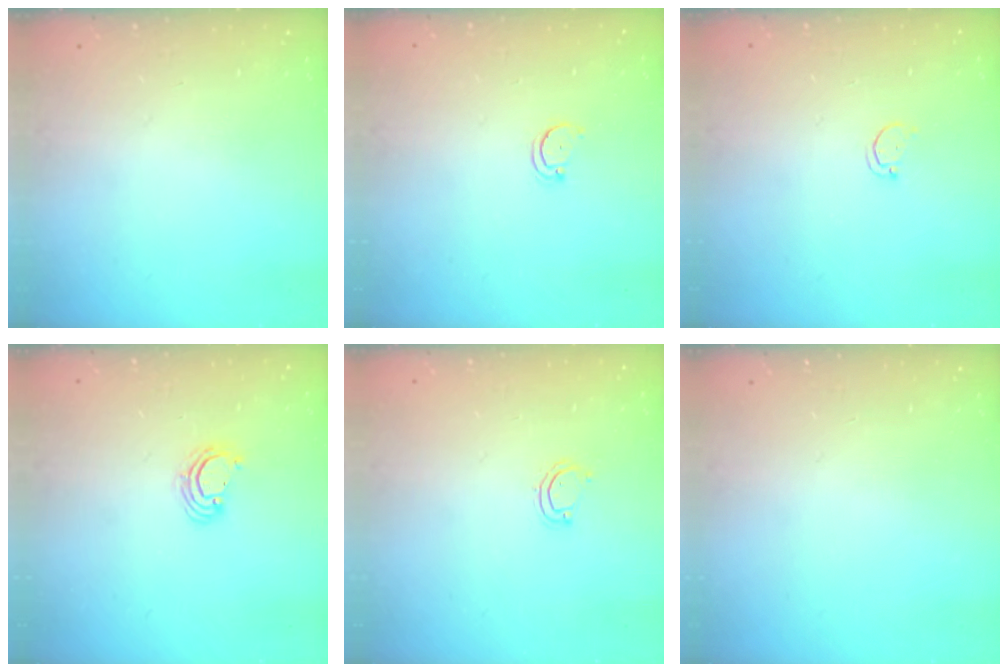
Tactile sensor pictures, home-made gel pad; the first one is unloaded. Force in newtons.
{"total": 2.3, "press": 2.3, "slide": 0.2}
{"total": 1.7, "press": 1.7, "slide": 0.2}
{"total": 3.5, "press": 3.5, "slide": 0.3}
{"total": 3.8, "press": 3.8, "slide": 0.3}
{"total": 0.0}